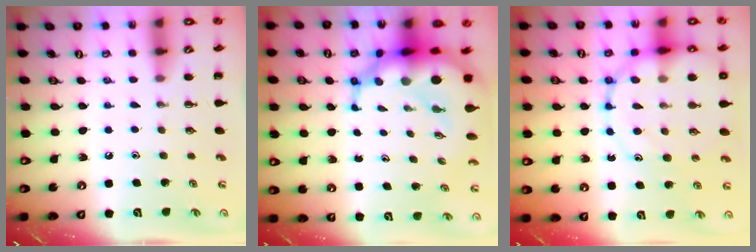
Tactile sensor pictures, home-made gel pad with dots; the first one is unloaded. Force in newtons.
{"total": 13.0, "press": 12.6, "slide": 3.4}
{"total": 19.0, "press": 18.7, "slide": 3.0}